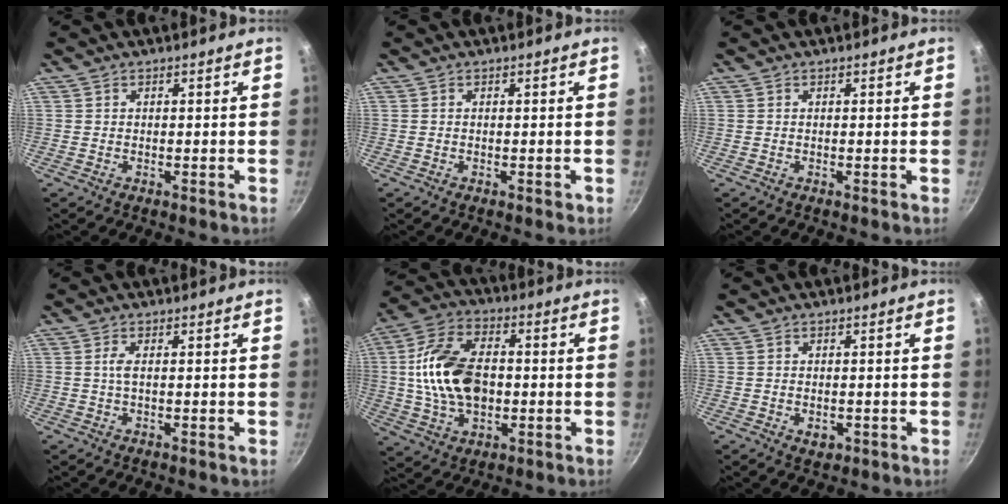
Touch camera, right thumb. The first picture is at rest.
{"total": 0.8, "force": [-0.1, 0.5, 0.6], "torque": [-0.005, 0.002, -0.002]}
{"total": 0.0}
{"total": 1.9, "force": [0.1, 0.4, 1.8], "torque": [-0.044, 0.001, 0.000]}
{"total": 16.1, "force": [0.2, 10.1, 12.5], "torque": [-0.219, 0.020, -0.005]}
{"total": 2.3, "force": [-0.6, 1.6, 1.6], "torque": [-0.024, -0.003, -0.009]}